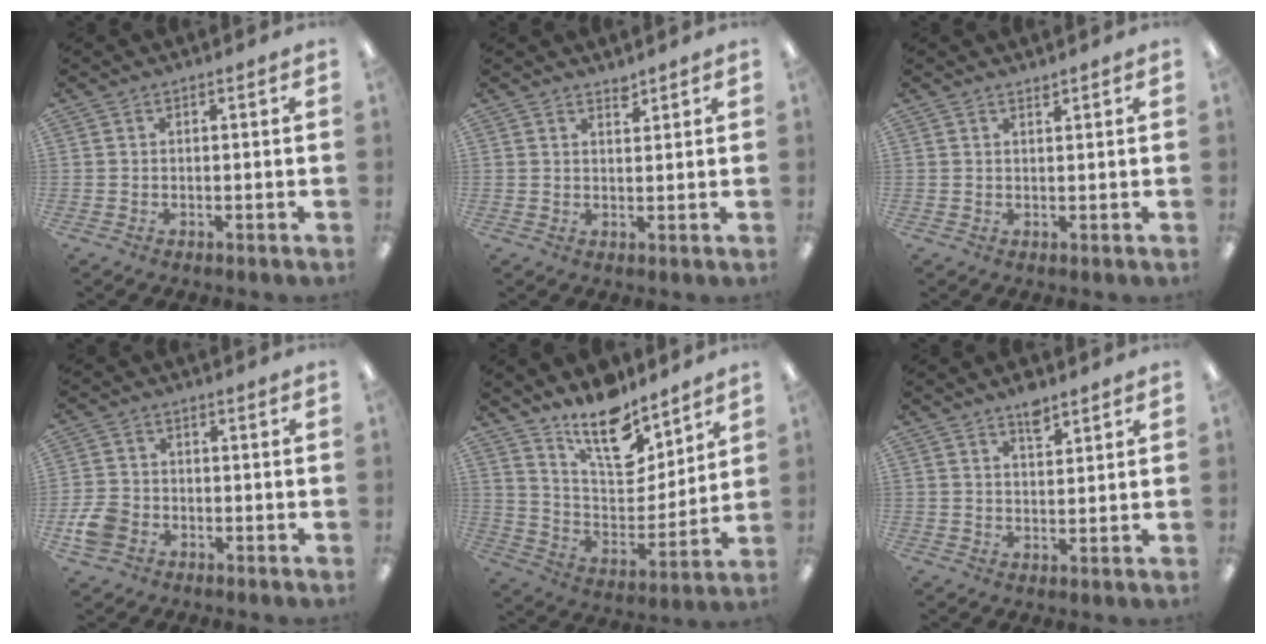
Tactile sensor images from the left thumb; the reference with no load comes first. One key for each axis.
{"total": 2.1, "fx": 2.0, "fy": 0.6, "fz": 0.4, "tx": 0.007, "ty": -0.015, "tz": 0.034}
{"total": 1.2, "fx": 1.1, "fy": 0.1, "fz": 0.2, "tx": -0.003, "ty": -0.002, "tz": 0.022}
{"total": 6.3, "fx": -2.7, "fy": 4.7, "fz": 3.2, "tx": -0.072, "ty": 0.013, "tz": -0.050}
{"total": 16.3, "fx": 12.9, "fy": 6.5, "fz": 7.5, "tx": -0.124, "ty": -0.094, "tz": 0.229}
{"total": 2.4, "fx": 1.9, "fy": 0.8, "fz": 1.2, "tx": -0.010, "ty": -0.007, "tz": 0.031}